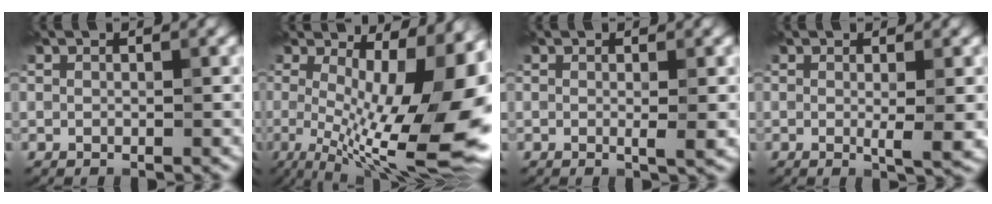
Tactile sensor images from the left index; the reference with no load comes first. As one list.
[{"total": 14.1, "force": [-1.1, 3.3, 13.7], "torque": [-0.187, 0.002, -0.015]}, {"total": 1.7, "force": [-0.3, 0.2, 1.7], "torque": [-0.027, -0.005, -0.007]}, {"total": 3.1, "force": [-0.7, 0.6, 2.9], "torque": [-0.047, -0.008, -0.012]}]